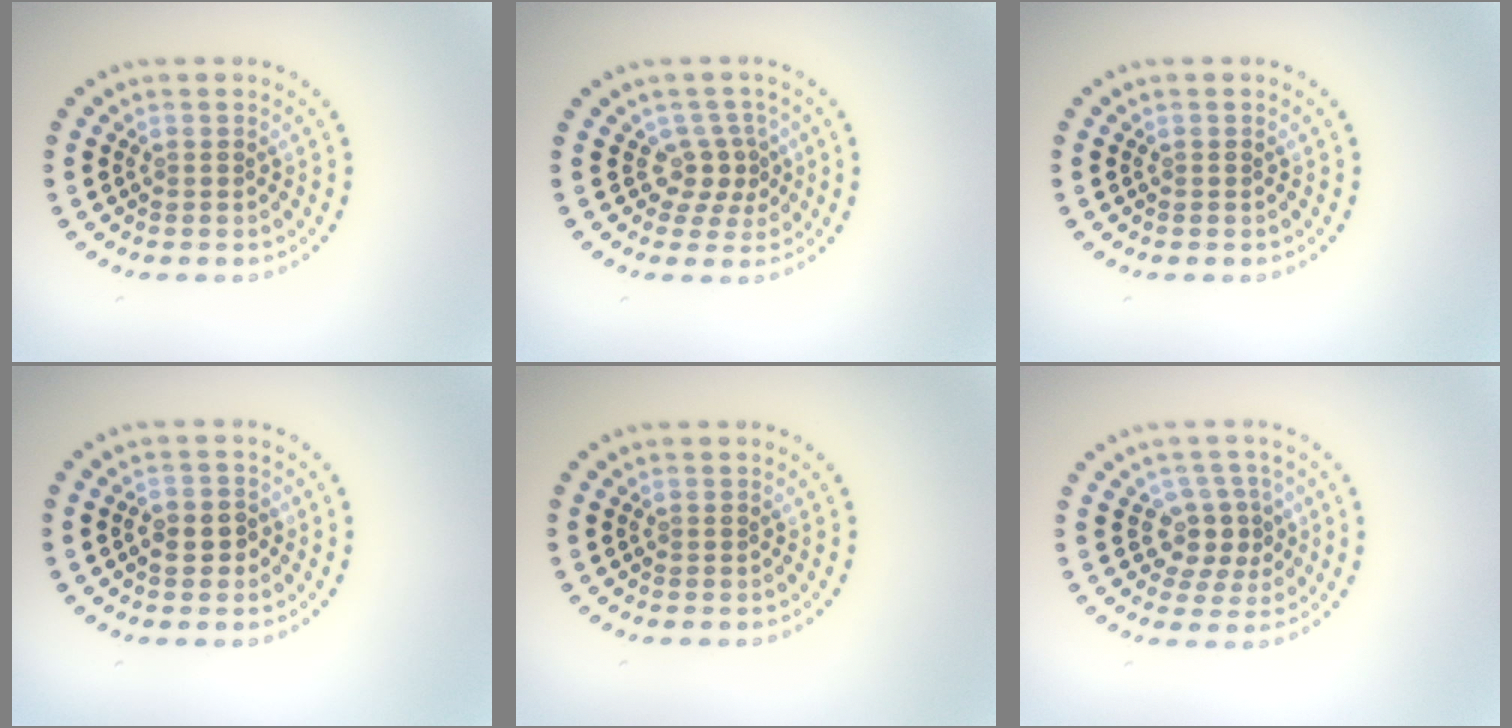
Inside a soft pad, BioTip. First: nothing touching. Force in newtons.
{"total": 2.5, "press": 1.6, "slide": 2.0}
{"total": 0.0}
{"total": 2.2, "press": 2.1, "slide": 0.6}
{"total": 0.0}
{"total": 3.0, "press": 2.5, "slide": 1.7}